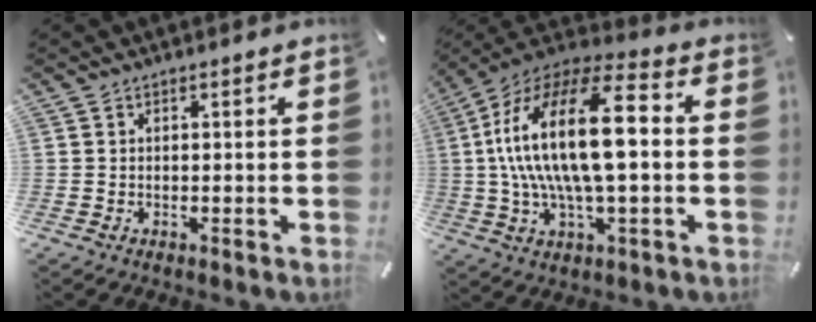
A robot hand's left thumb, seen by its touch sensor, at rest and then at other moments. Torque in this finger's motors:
{"motor_torque": [1.98, 3.03, 2.77, 0.00, 1.05]}